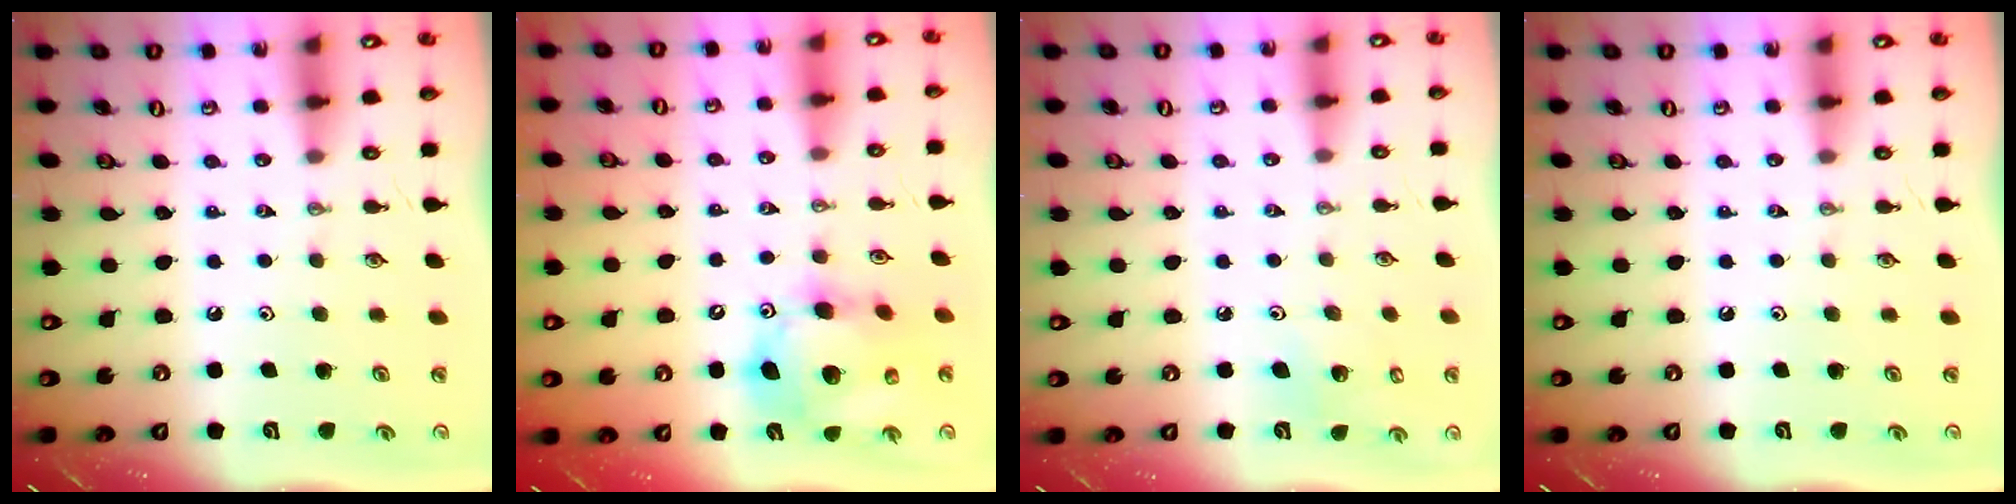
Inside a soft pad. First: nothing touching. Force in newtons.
{"total": 16.2, "press": 16.0, "slide": 2.7}
{"total": 5.4, "press": 4.9, "slide": 2.3}
{"total": 0.0}